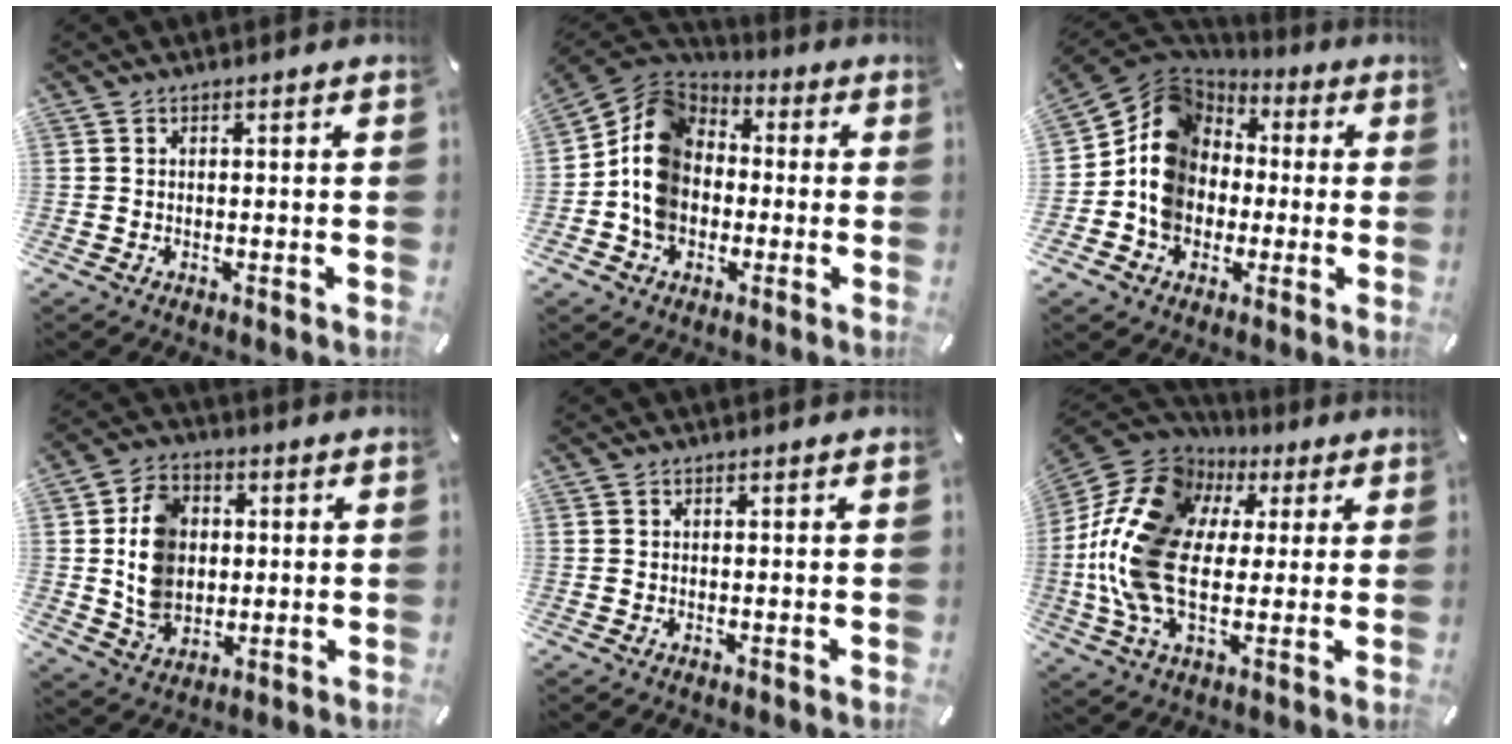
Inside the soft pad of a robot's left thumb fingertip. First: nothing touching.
{"total": 12.8, "force": [-2.3, 11.0, 6.0], "torque": [-0.140, 0.030, -0.044]}
{"total": 13.6, "force": [-1.7, 12.4, 5.3], "torque": [-0.138, 0.009, -0.034]}
{"total": 11.6, "force": [0.8, 9.7, 6.2], "torque": [-0.125, 0.010, 0.015]}
{"total": 0.0}
{"total": 19.0, "force": [0.0, 13.8, 13.1], "torque": [-0.306, 0.003, -0.007]}